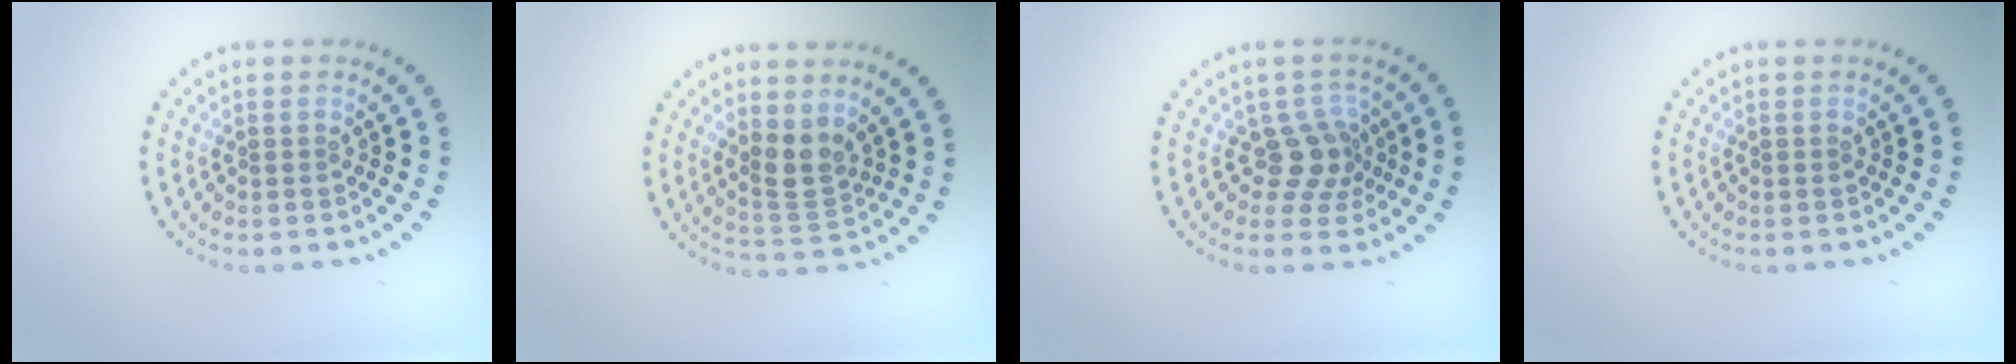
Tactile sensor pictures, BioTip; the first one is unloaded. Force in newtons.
{"total": 2.7, "press": 2.2, "slide": 1.5}
{"total": 2.9, "press": 2.1, "slide": 2.0}
{"total": 0.0}